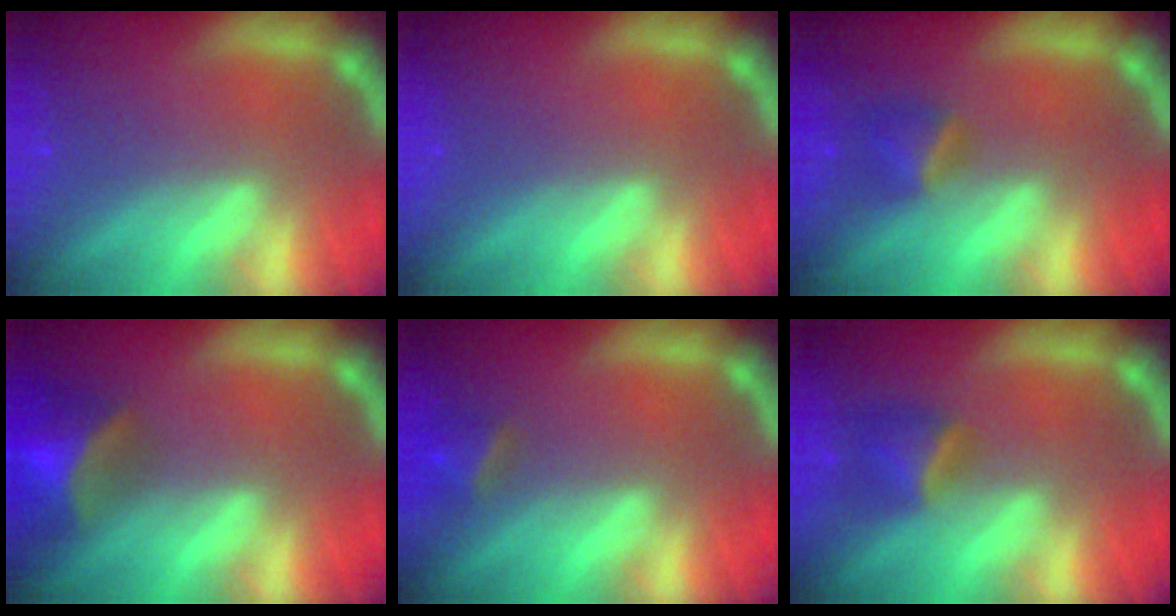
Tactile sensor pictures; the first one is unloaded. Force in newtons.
{"total": 0.0}
{"total": 2.4}
{"total": 7.0}
{"total": 2.4}
{"total": 2.9}